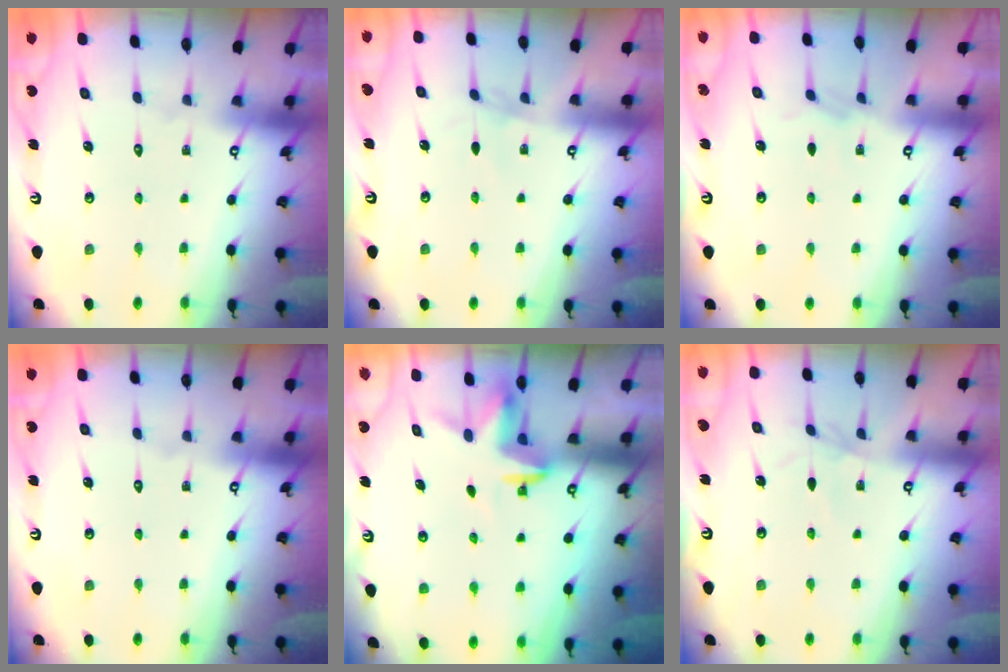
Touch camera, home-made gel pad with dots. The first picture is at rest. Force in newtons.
{"total": 1.2, "press": 1.1, "slide": 0.4}
{"total": 3.8, "press": 3.7, "slide": 0.6}
{"total": 0.0}
{"total": 3.7, "press": 3.7, "slide": 0.2}
{"total": 1.7, "press": 1.7, "slide": 0.4}